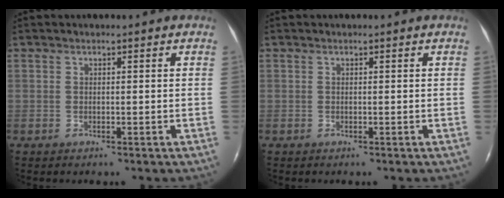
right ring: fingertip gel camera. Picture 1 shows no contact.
{"total": 0.0}